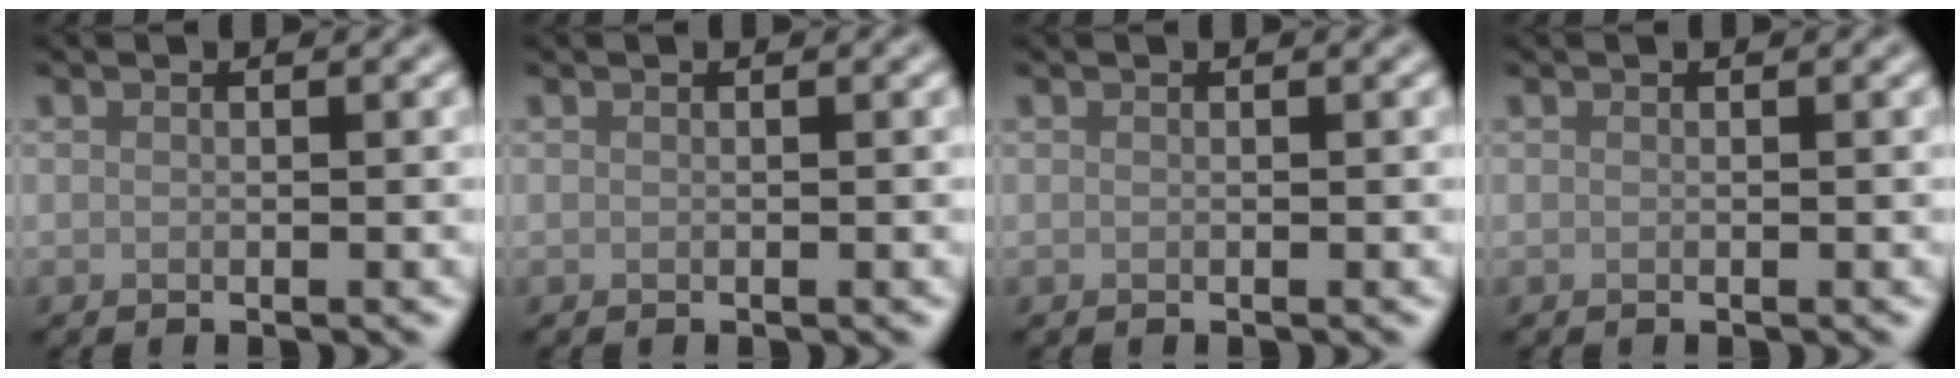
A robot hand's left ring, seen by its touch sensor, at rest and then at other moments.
{"total": 0.0}
{"total": 0.0}
{"total": 0.0}